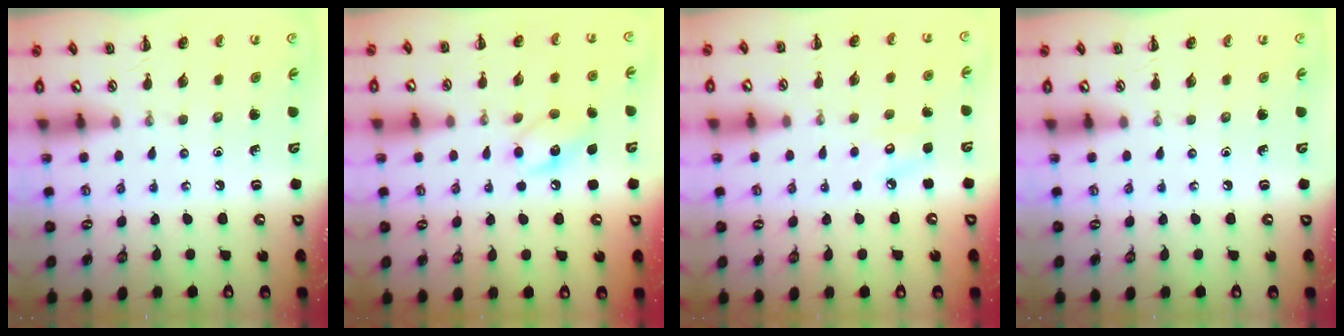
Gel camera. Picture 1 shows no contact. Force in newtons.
{"total": 10.0, "press": 9.9, "slide": 0.9}
{"total": 5.9, "press": 5.7, "slide": 1.5}
{"total": 0.0}